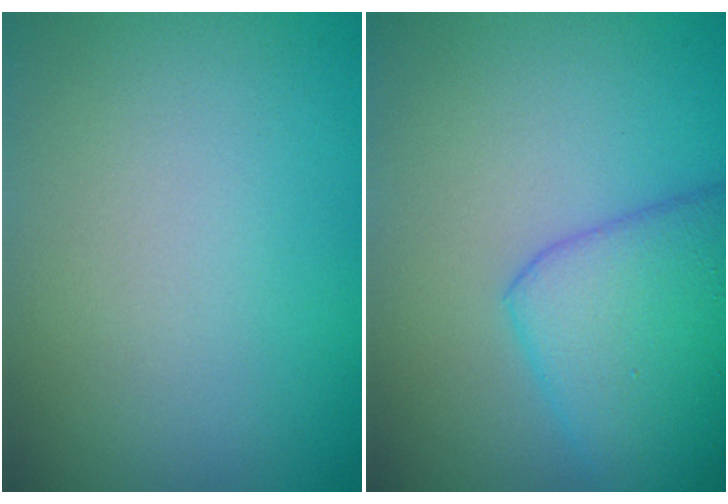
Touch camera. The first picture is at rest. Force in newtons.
{"total": 5.2, "press": 5.2, "slide": 0.4}